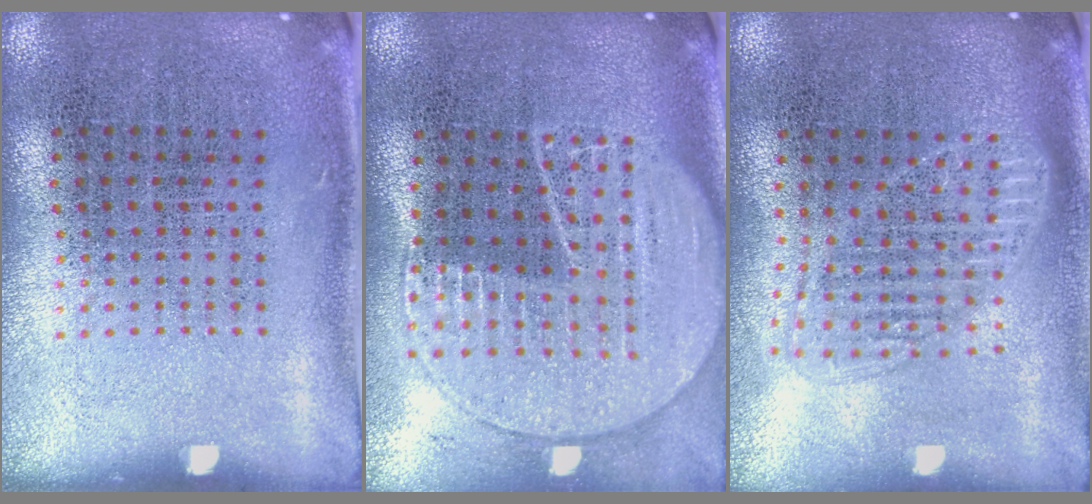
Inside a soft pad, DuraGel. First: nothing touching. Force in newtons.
{"total": 1.9, "press": 1.8, "slide": 0.8}
{"total": 1.5, "press": 1.3, "slide": 0.8}